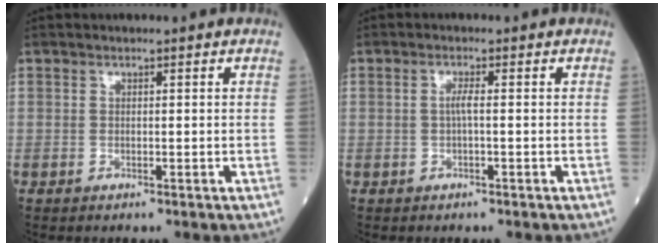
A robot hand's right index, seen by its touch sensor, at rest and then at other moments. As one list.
[{"total": 1.4, "force": [-0.1, 0.1, 1.4], "torque": [-0.029, 0.002, -0.003]}]